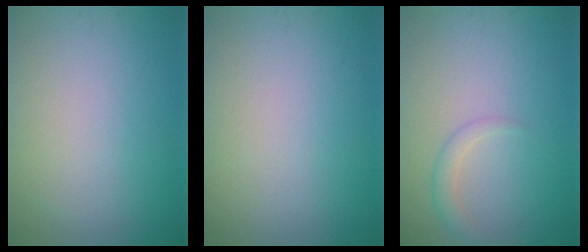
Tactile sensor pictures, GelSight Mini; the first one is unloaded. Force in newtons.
{"total": 0.0}
{"total": 1.7, "press": 1.7, "slide": 0.1}